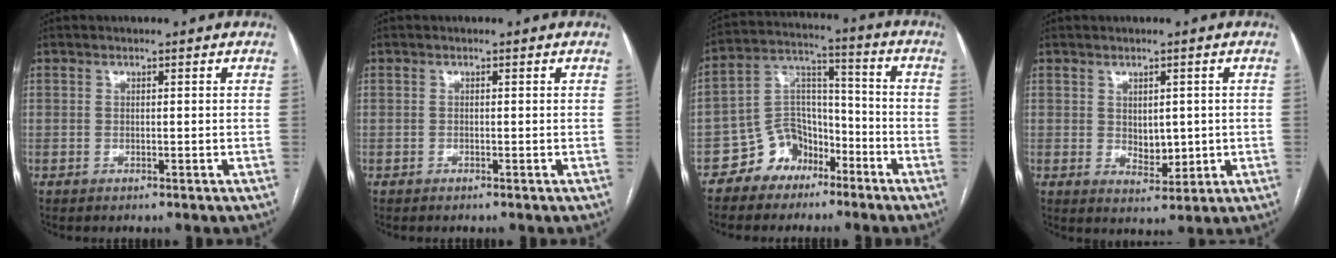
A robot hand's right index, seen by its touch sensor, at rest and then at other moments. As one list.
[{"total": 0.0}, {"total": 9.1, "force": [-5.9, 6.5, 2.4], "torque": [-0.051, 0.039, -0.103]}, {"total": 4.3, "force": [0.2, 2.6, 3.5], "torque": [-0.051, -0.003, 0.016]}]